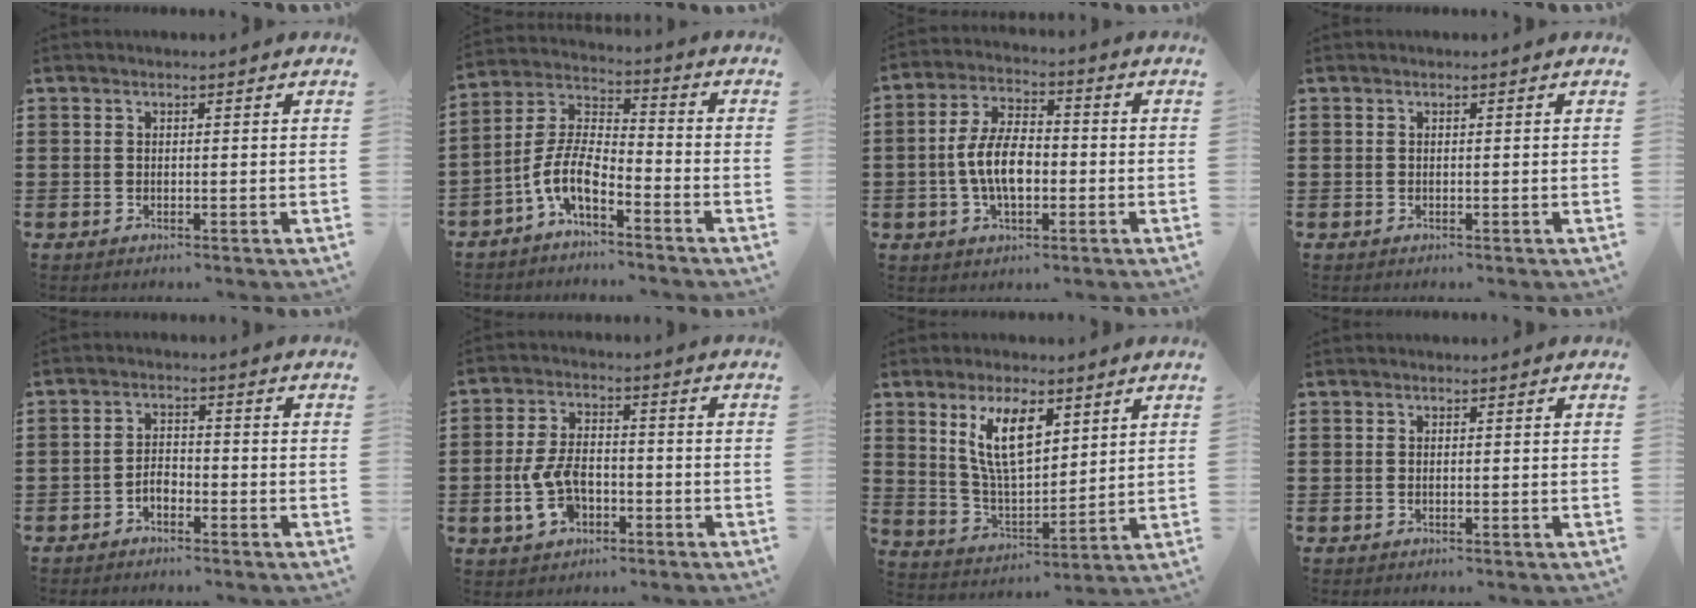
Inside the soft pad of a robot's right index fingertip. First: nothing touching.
{"total": 7.2, "force": [-4.5, 2.4, 5.1], "torque": [-0.140, -0.018, -0.099]}
{"total": 8.1, "force": [-1.3, 4.2, 6.8], "torque": [-0.148, 0.003, -0.029]}
{"total": 0.0}
{"total": 2.5, "force": [-1.6, 1.4, 1.3], "torque": [-0.027, 0.008, -0.033]}
{"total": 7.3, "force": [-2.3, 4.3, 5.4], "torque": [-0.136, -0.001, -0.049]}
{"total": 9.8, "force": [4.4, 4.0, 7.7], "torque": [-0.163, 0.008, 0.081]}
{"total": 0.0}